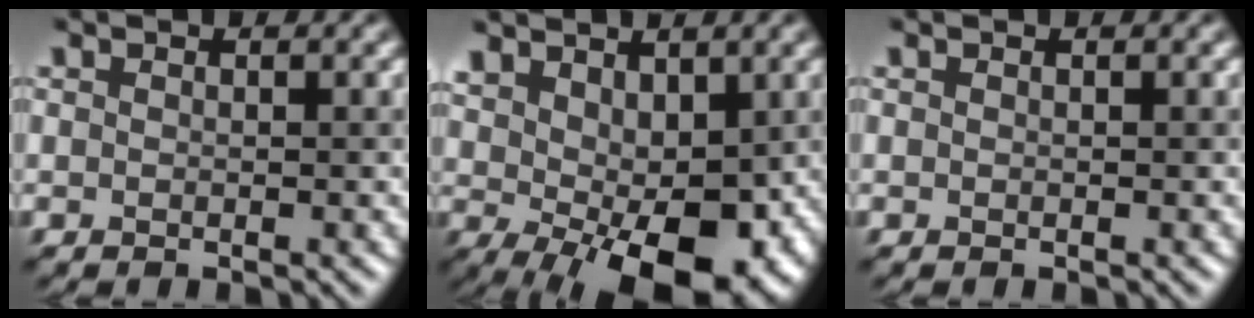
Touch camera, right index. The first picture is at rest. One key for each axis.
{"total": 10.3, "fx": -0.3, "fy": 5.9, "fz": 8.5, "tx": -0.151, "ty": -0.016, "tz": 0.024}
{"total": 0.0}